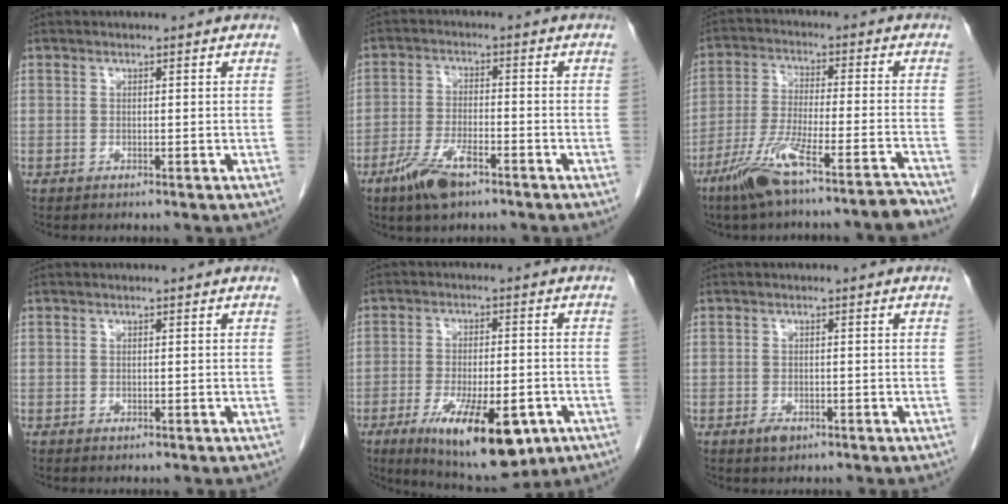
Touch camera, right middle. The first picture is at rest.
{"total": 6.9, "force": [-4.4, 2.0, 4.9], "torque": [-0.105, -0.008, -0.080]}
{"total": 11.9, "force": [-9.2, -0.5, 7.5], "torque": [-0.134, -0.013, -0.159]}
{"total": 0.6, "force": [0.3, 0.1, -0.5], "torque": [0.006, 0.001, 0.006]}
{"total": 14.5, "force": [-7.1, 4.6, 11.8], "torque": [-0.178, -0.020, -0.100]}
{"total": 1.9, "force": [-1.1, 1.0, 1.2], "torque": [-0.024, 0.000, -0.013]}